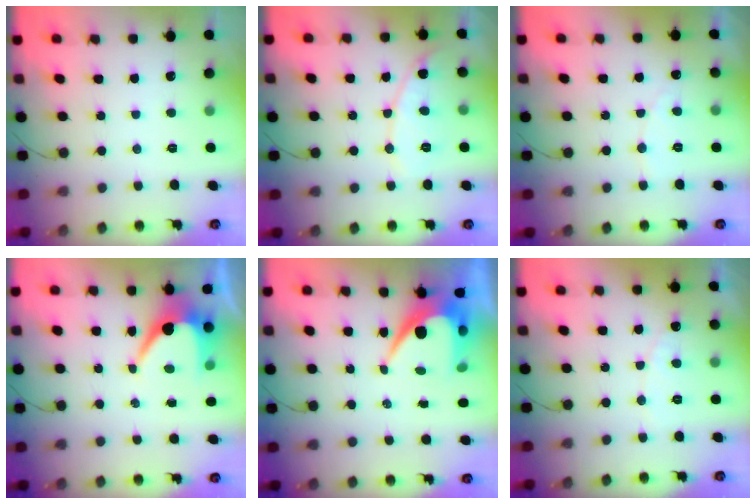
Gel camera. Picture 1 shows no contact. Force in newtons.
{"total": 8.3, "press": 8.3, "slide": 0.3}
{"total": 3.8, "press": 3.8, "slide": 0.3}
{"total": 7.1, "press": 7.1, "slide": 0.6}
{"total": 9.9, "press": 9.9, "slide": 0.8}
{"total": 5.7, "press": 5.7, "slide": 0.3}